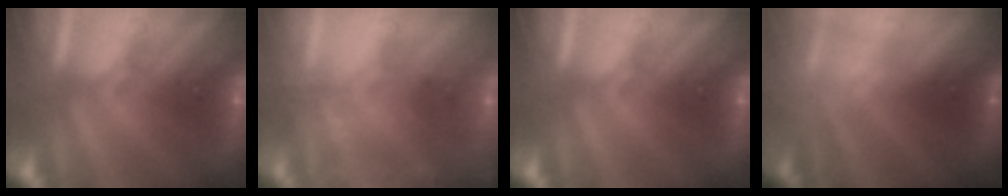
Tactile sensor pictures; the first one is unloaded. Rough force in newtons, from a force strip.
{"total": 7.6}
{"total": 0.0}
{"total": 2.3}